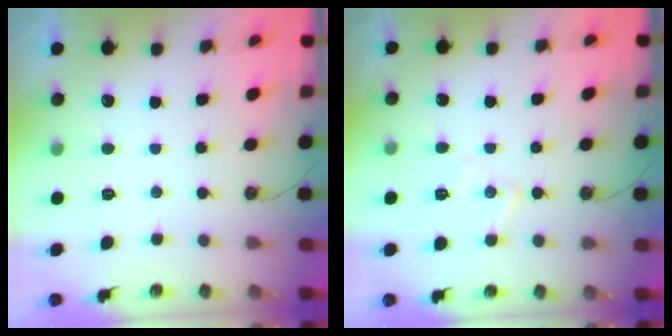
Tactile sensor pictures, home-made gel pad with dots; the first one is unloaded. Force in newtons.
{"total": 7.5, "press": 7.5, "slide": 0.6}